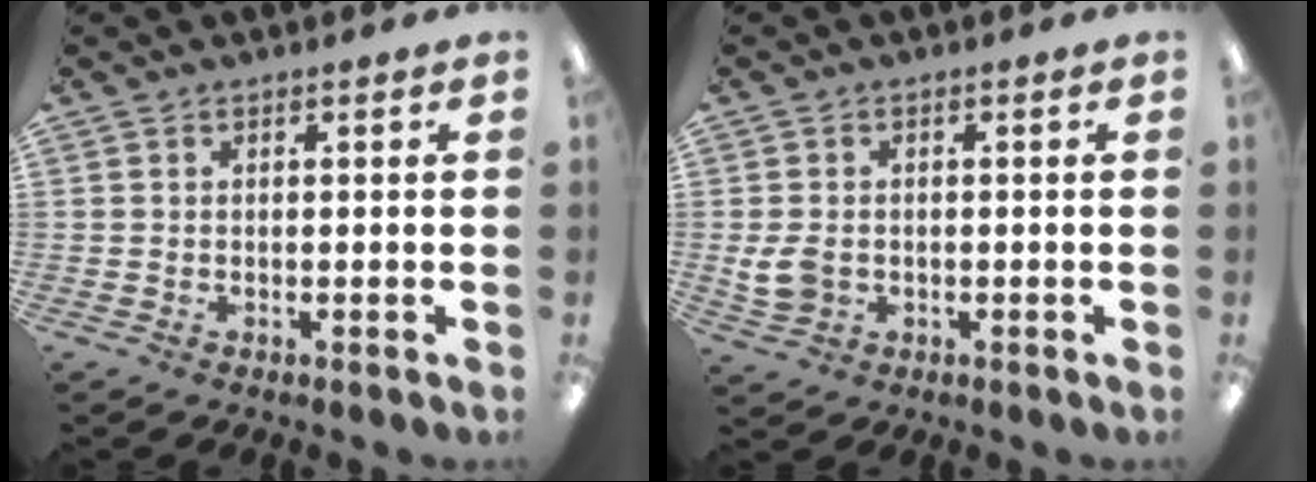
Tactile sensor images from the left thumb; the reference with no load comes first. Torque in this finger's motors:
{"motor_torque": [-0.20, 0.35, 0.16, -0.15, 0.03]}